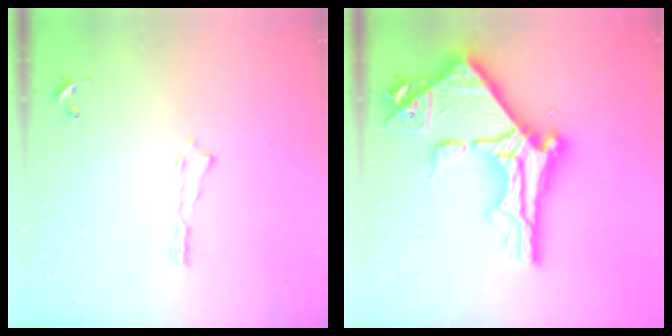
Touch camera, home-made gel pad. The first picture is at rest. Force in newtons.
{"total": 15.4, "press": 15.3, "slide": 1.5}